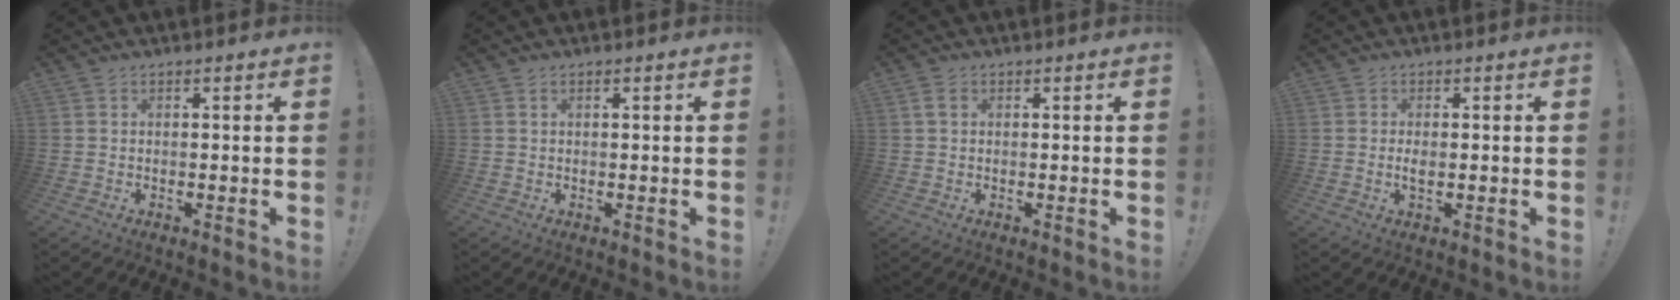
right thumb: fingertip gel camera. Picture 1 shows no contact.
{"total": 0.9, "force": [0.4, 0.3, 0.7], "torque": [-0.018, 0.003, 0.007]}
{"total": 2.1, "force": [0.7, 1.5, 1.3], "torque": [-0.020, 0.003, 0.012]}
{"total": 2.1, "force": [-0.2, 0.9, 1.9], "torque": [-0.035, -0.002, -0.006]}